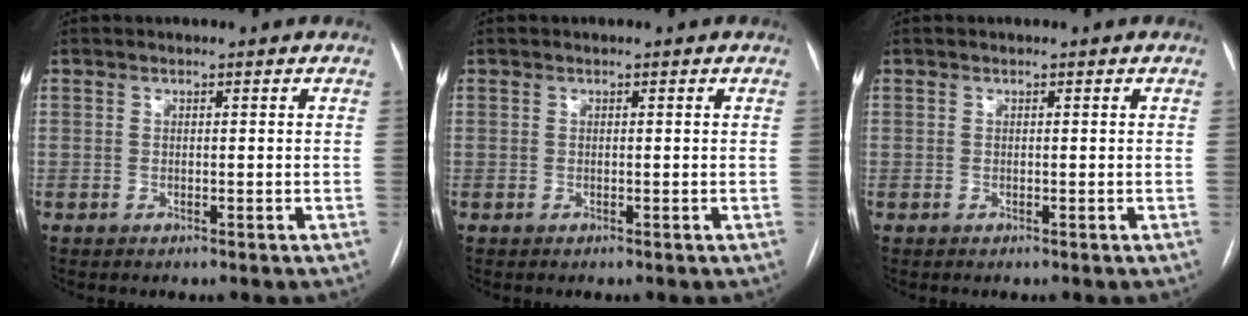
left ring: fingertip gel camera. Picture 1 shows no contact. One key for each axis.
{"total": 0.0}
{"total": 0.0}